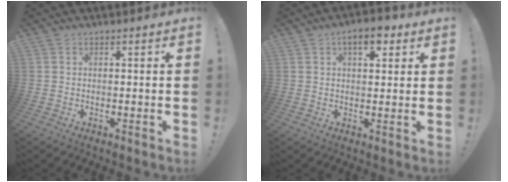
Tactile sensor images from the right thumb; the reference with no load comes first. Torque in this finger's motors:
{"motor_torque": [0.08, 0.97, 0.89, 0.08, 0.05]}